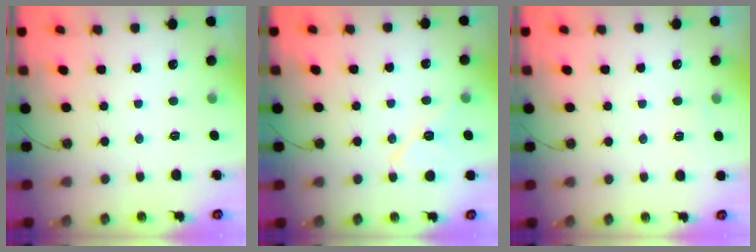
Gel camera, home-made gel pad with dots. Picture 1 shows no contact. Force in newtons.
{"total": 9.2, "press": 9.2, "slide": 0.9}
{"total": 2.3, "press": 2.3, "slide": 0.4}